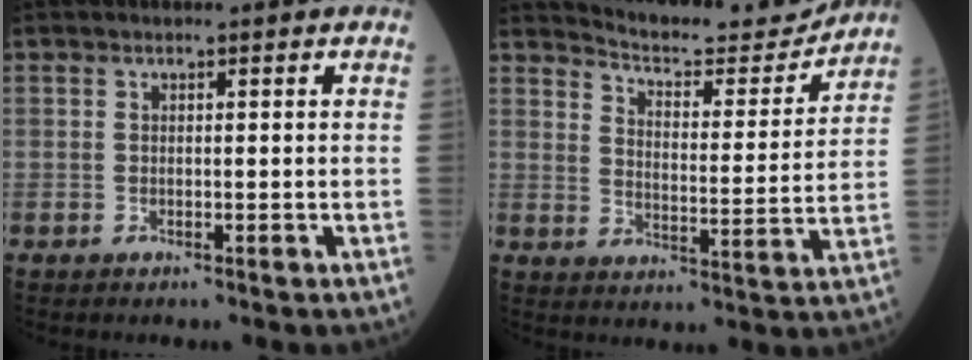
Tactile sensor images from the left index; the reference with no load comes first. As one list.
[{"total": 12.5, "force": [12.3, 1.0, 1.8], "torque": [-0.029, -0.019, 0.171]}]